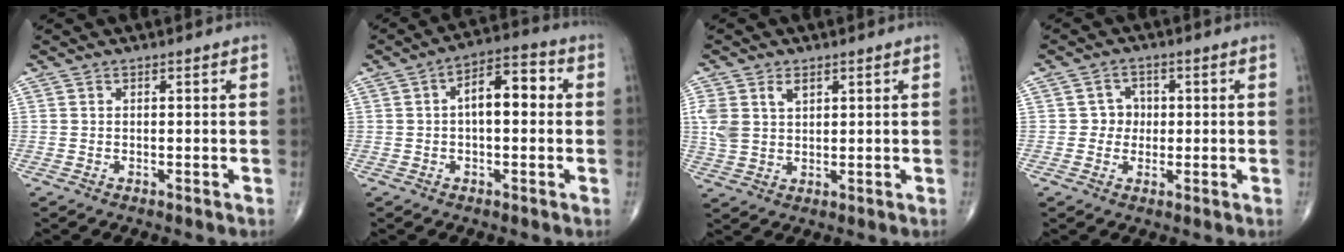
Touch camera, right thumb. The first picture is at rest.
{"total": 8.8, "force": [0.9, 4.2, 7.6], "torque": [-0.102, 0.030, 0.004]}
{"total": 6.8, "force": [2.4, 4.5, 4.6], "torque": [-0.096, 0.001, 0.054]}
{"total": 3.6, "force": [0.1, 3.4, 1.2], "torque": [0.011, 0.009, -0.005]}